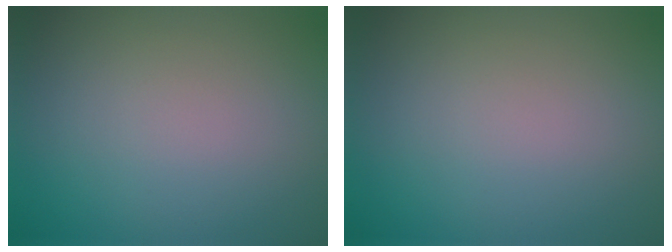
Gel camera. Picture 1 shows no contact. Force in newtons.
{"total": 0.0}